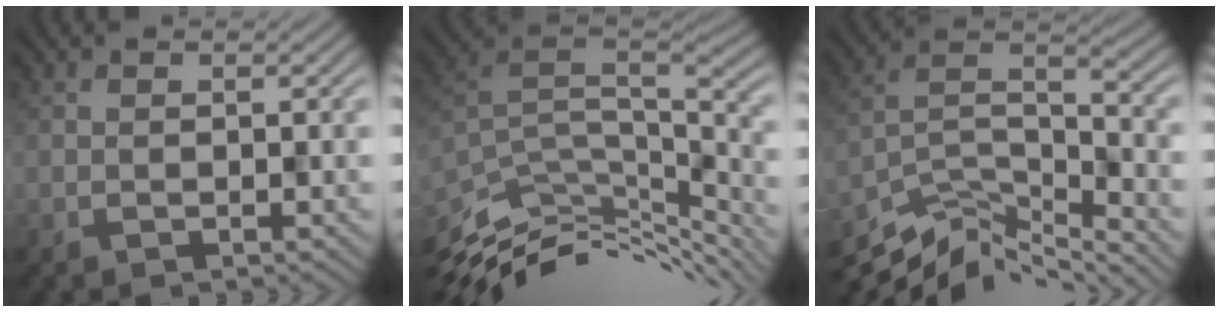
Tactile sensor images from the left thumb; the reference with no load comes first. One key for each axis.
{"total": 10.4, "fx": -6.5, "fy": 3.5, "fz": 7.4, "tx": -0.160, "ty": -0.004, "tz": -0.105}
{"total": 10.3, "fx": -8.4, "fy": 2.6, "fz": 5.3, "tx": -0.095, "ty": -0.002, "tz": -0.155}